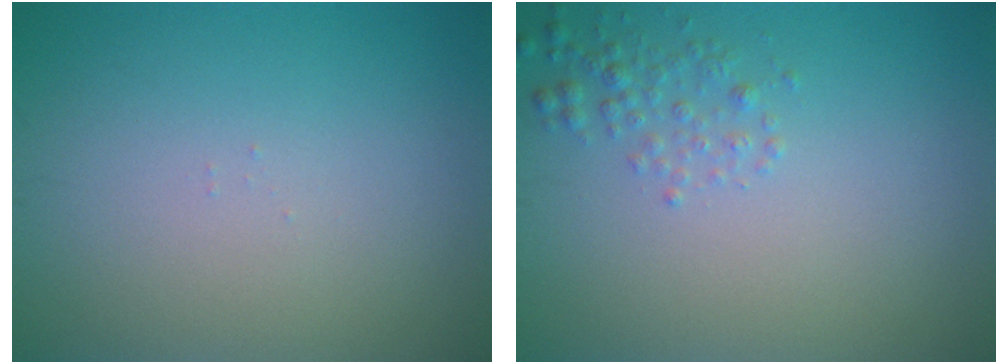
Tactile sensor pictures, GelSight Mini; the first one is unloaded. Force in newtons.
{"total": 1.6, "press": 1.6, "slide": 0.1}